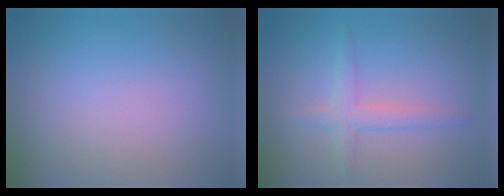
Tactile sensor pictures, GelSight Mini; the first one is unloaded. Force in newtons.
{"total": 2.2, "press": 2.2, "slide": 0.0}